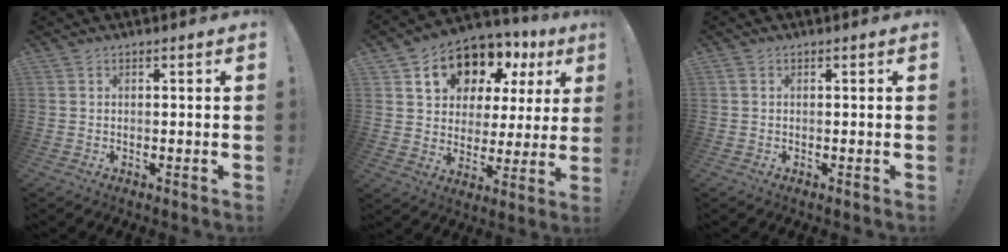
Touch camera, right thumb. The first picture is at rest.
{"total": 14.4, "force": [8.7, 9.7, 6.1], "torque": [-0.091, -0.061, 0.168]}
{"total": 0.7, "force": [-0.2, 0.6, 0.4], "torque": [-0.013, 0.003, -0.002]}